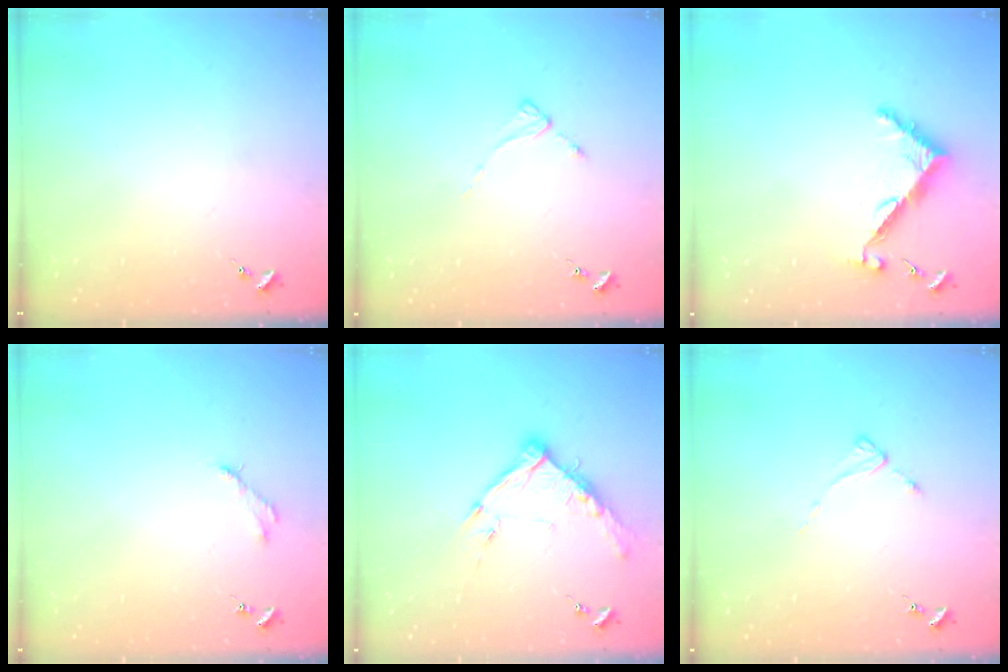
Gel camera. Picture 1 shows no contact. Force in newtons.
{"total": 2.0, "press": 2.0, "slide": 0.3}
{"total": 6.7, "press": 6.6, "slide": 0.6}
{"total": 2.8, "press": 2.8, "slide": 0.4}
{"total": 12.4, "press": 12.3, "slide": 1.0}
{"total": 2.0, "press": 2.0, "slide": 0.3}